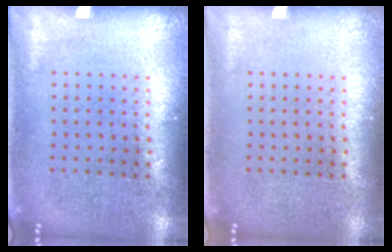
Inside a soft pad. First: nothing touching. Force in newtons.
{"total": 0.0}